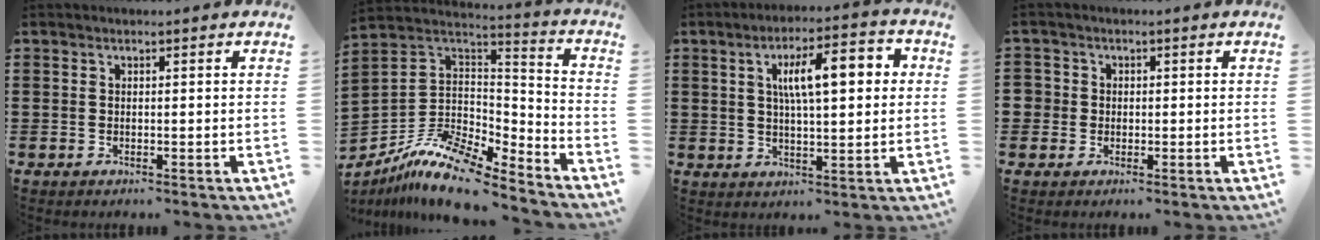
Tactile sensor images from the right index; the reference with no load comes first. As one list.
[{"total": 11.6, "force": [-9.0, 4.0, 6.1], "torque": [-0.132, 0.021, -0.177]}, {"total": 9.1, "force": [2.1, 3.0, 8.4], "torque": [-0.155, 0.011, 0.030]}, {"total": 2.1, "force": [-0.2, 2.1, 0.2], "torque": [-0.014, 0.008, -0.006]}]